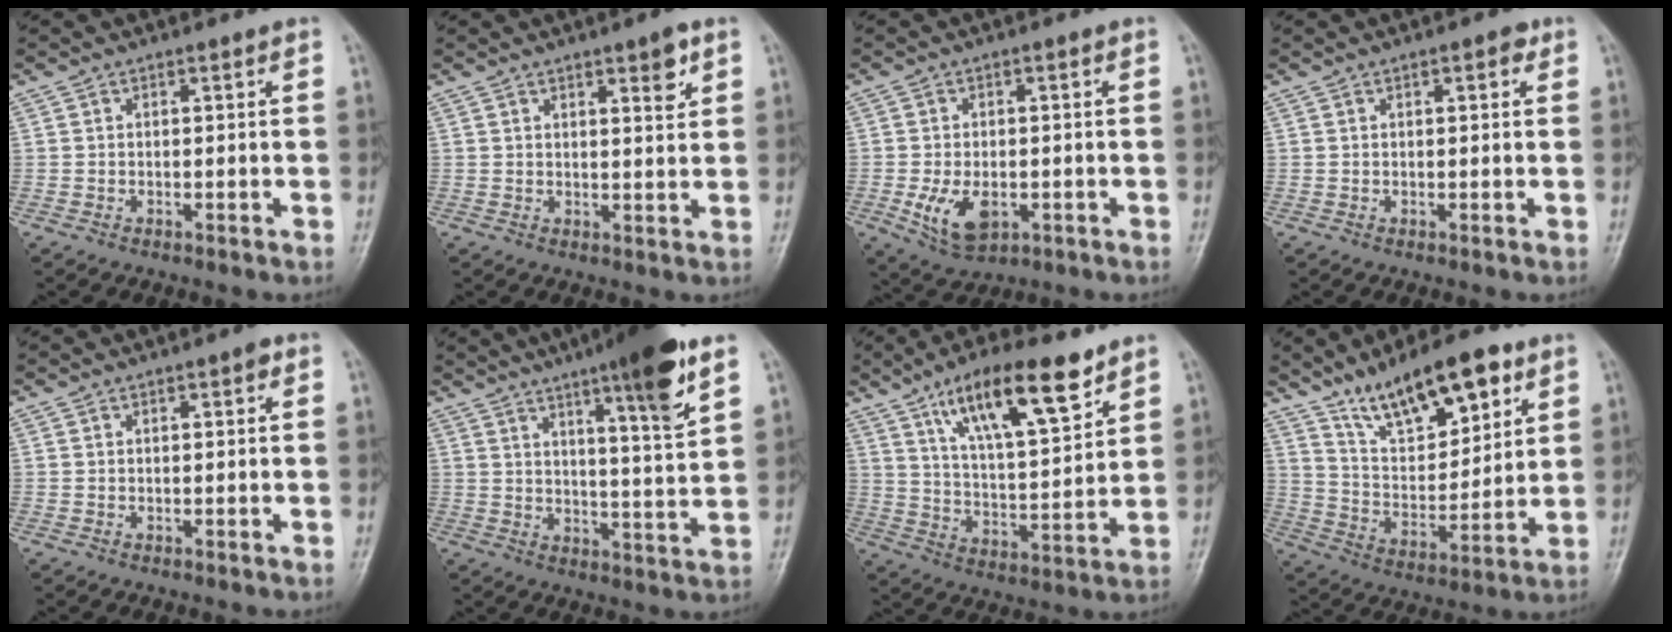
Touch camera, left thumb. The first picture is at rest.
{"total": 4.5, "force": [2.5, 1.3, 3.5], "torque": [-0.041, -0.015, 0.035]}
{"total": 7.5, "force": [-2.0, 4.6, 5.6], "torque": [-0.097, -0.005, -0.026]}
{"total": 2.0, "force": [0.9, 0.8, 1.6], "torque": [-0.018, 0.000, 0.010]}
{"total": 1.2, "force": [0.5, 0.4, 1.0], "torque": [-0.013, 0.001, 0.006]}
{"total": 14.3, "force": [8.4, 1.7, 11.5], "torque": [-0.165, -0.044, 0.124]}
{"total": 17.5, "force": [10.5, 5.4, 12.9], "torque": [-0.191, -0.043, 0.184]}
{"total": 17.1, "force": [10.8, 6.7, 11.4], "torque": [-0.150, -0.051, 0.194]}